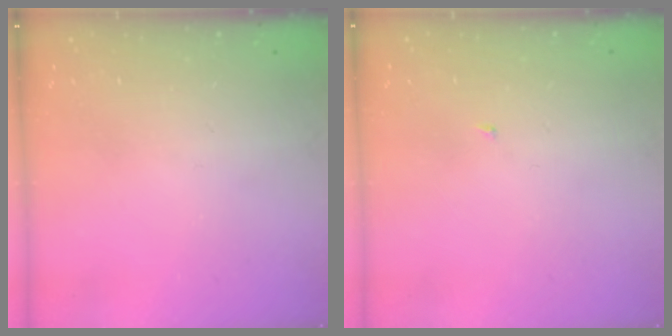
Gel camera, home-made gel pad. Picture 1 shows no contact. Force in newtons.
{"total": 1.8, "press": 1.8, "slide": 0.2}